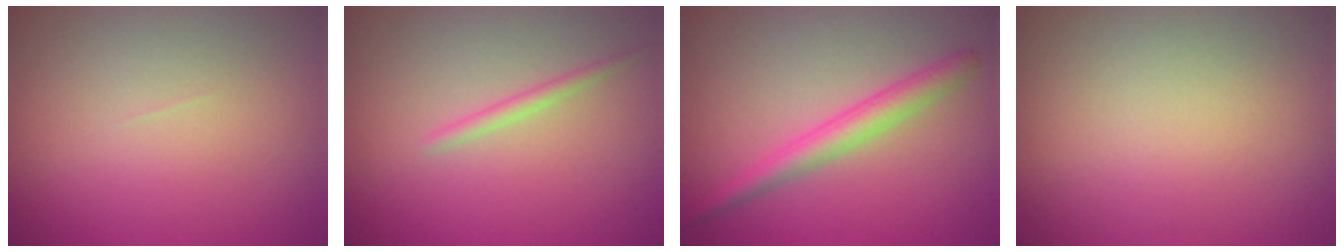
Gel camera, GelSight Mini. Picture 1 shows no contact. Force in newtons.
{"total": 1.1, "press": 1.1, "slide": 0.0}
{"total": 2.9, "press": 2.9, "slide": 0.0}
{"total": 0.0}